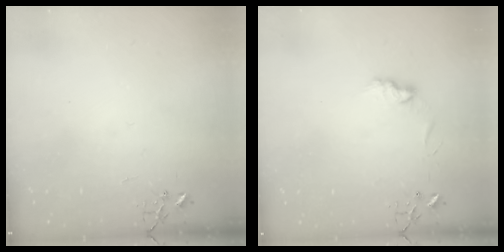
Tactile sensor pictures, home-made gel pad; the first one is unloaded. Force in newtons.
{"total": 7.6, "press": 7.6, "slide": 0.7}